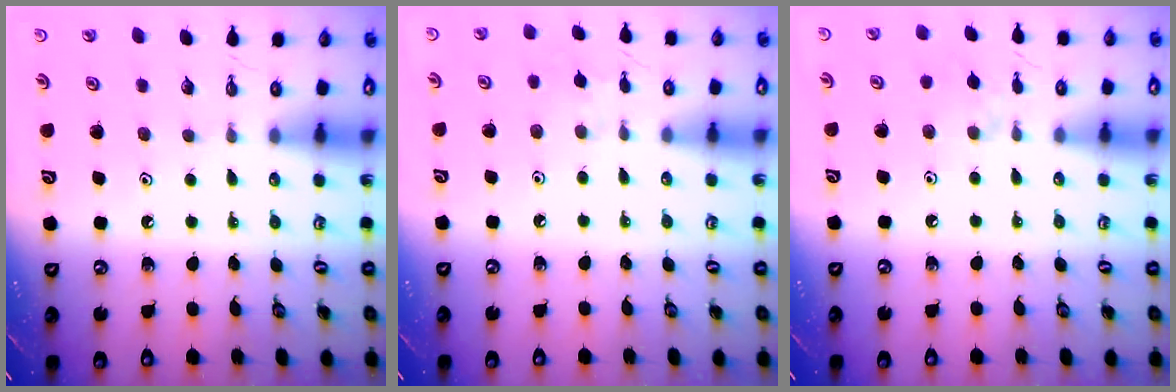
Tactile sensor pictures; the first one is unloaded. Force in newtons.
{"total": 4.7, "press": 4.7, "slide": 0.7}
{"total": 4.0, "press": 3.9, "slide": 0.8}